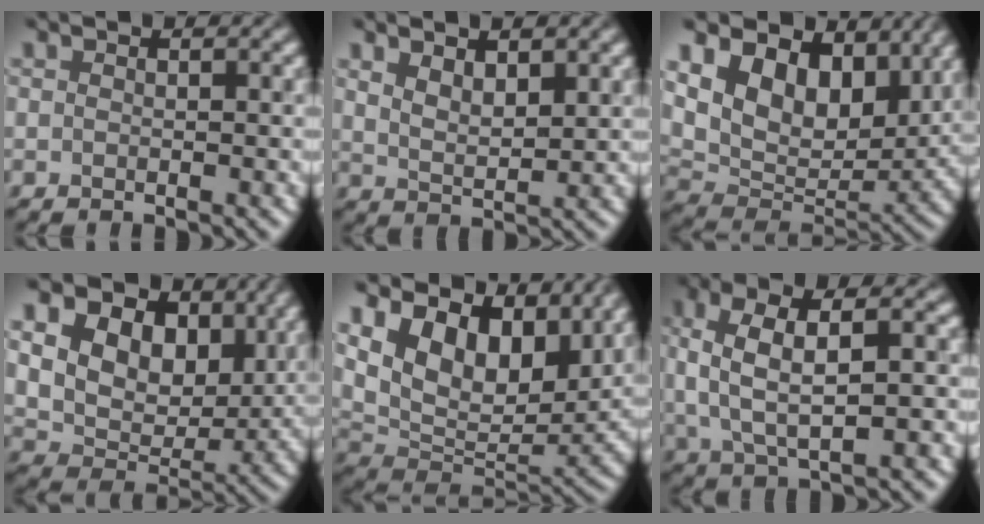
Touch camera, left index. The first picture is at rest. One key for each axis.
{"total": 3.7, "fx": 2.1, "fy": 1.4, "fz": 2.7, "tx": -0.051, "ty": -0.004, "tz": 0.041}
{"total": 11.7, "fx": 5.6, "fy": 7.6, "fz": 6.9, "tx": -0.134, "ty": 0.005, "tz": 0.095}
{"total": 16.3, "fx": 6.9, "fy": 11.3, "fz": 9.4, "tx": -0.183, "ty": 0.032, "tz": 0.132}
{"total": 12.5, "fx": 6.7, "fy": 7.4, "fz": 7.5, "tx": -0.144, "ty": 0.010, "tz": 0.120}
{"total": 8.0, "fx": 0.9, "fy": 3.6, "fz": 7.1, "tx": -0.136, "ty": 0.011, "tz": 0.009}